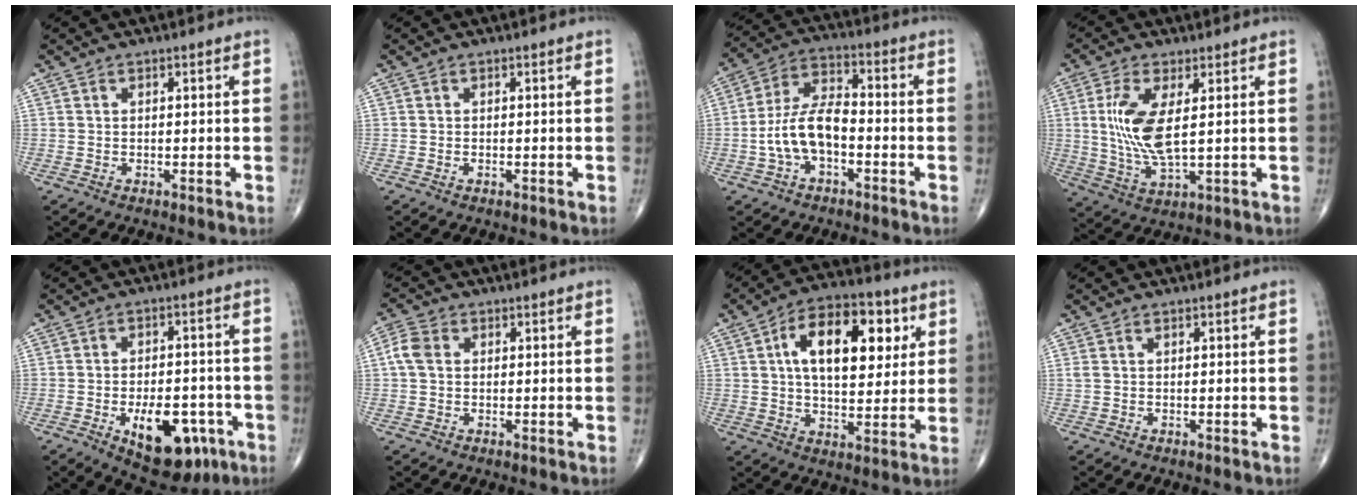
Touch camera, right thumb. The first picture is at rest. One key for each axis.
{"total": 0.0}
{"total": 11.5, "fx": -3.1, "fy": 6.6, "fz": 8.9, "tx": -0.163, "ty": 0.046, "tz": -0.065}
{"total": 10.4, "fx": 1.7, "fy": 3.7, "fz": 9.5, "tx": -0.208, "ty": -0.018, "tz": 0.038}
{"total": 14.2, "fx": -5.8, "fy": 7.4, "fz": 10.6, "tx": -0.124, "ty": 0.022, "tz": -0.071}
{"total": 4.0, "fx": 0.5, "fy": 3.1, "fz": 2.6, "tx": -0.059, "ty": 0.013, "tz": 0.003}
{"total": 17.4, "fx": 5.0, "fy": 9.4, "fz": 13.8, "tx": -0.179, "ty": -0.001, "tz": 0.075}
{"total": 0.8, "fx": 0.3, "fy": 0.4, "fz": 0.6, "tx": -0.020, "ty": 0.012, "tz": 0.011}